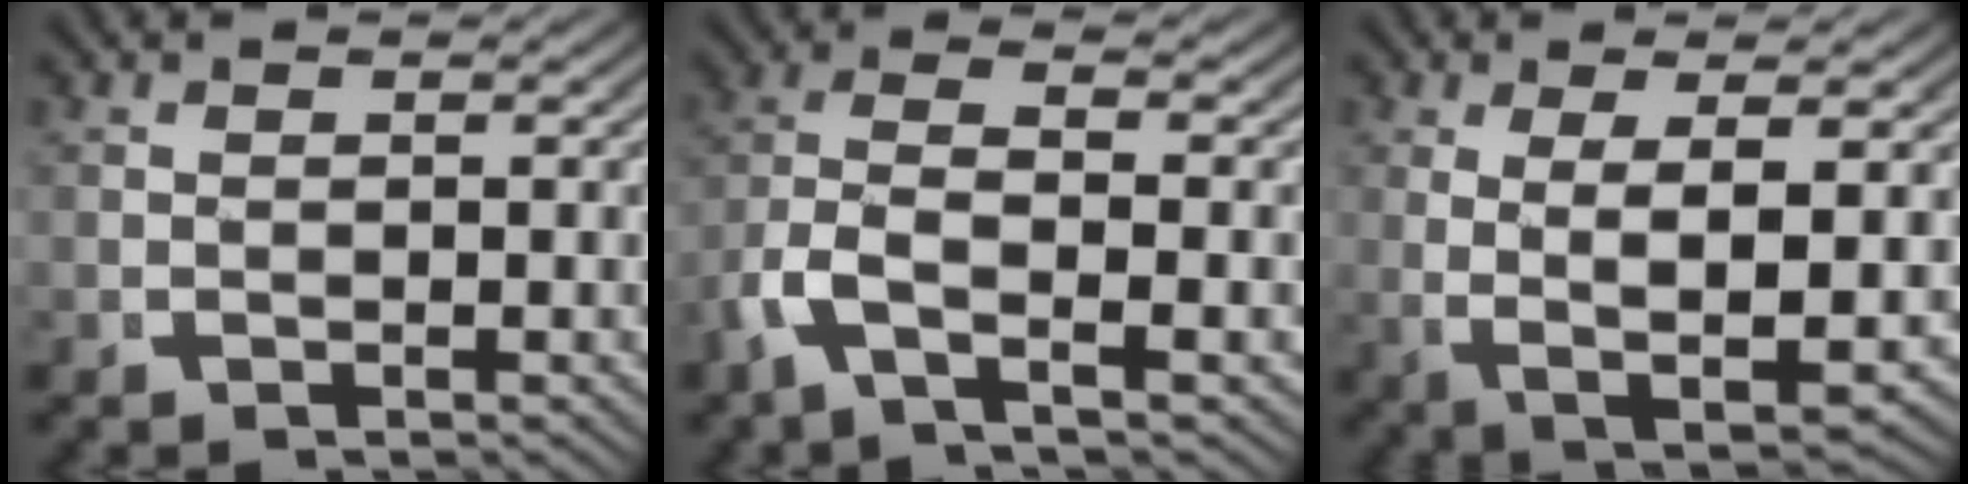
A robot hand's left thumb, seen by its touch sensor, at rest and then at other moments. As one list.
[{"total": 6.5, "force": [-1.5, 3.6, 5.2], "torque": [-0.143, -0.023, -0.023]}, {"total": 7.0, "force": [-0.3, 2.8, 6.4], "torque": [-0.139, -0.031, 0.018]}]